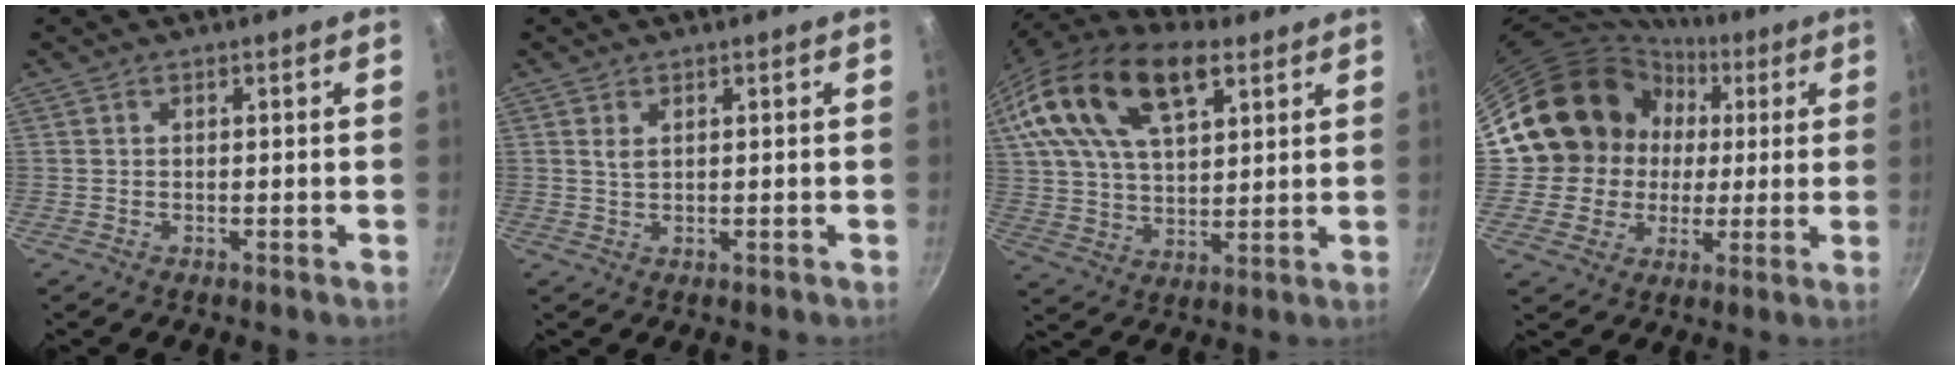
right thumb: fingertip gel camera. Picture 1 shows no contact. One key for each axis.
{"total": 1.5, "fx": 0.6, "fy": 0.6, "fz": 1.2, "tx": -0.024, "ty": -0.005, "tz": 0.014}
{"total": 22.5, "fx": 11.5, "fy": 11.4, "fz": 15.6, "tx": -0.278, "ty": -0.013, "tz": 0.200}
{"total": 16.1, "fx": 2.6, "fy": 14.9, "fz": 5.5, "tx": -0.070, "ty": 0.018, "tz": 0.048}